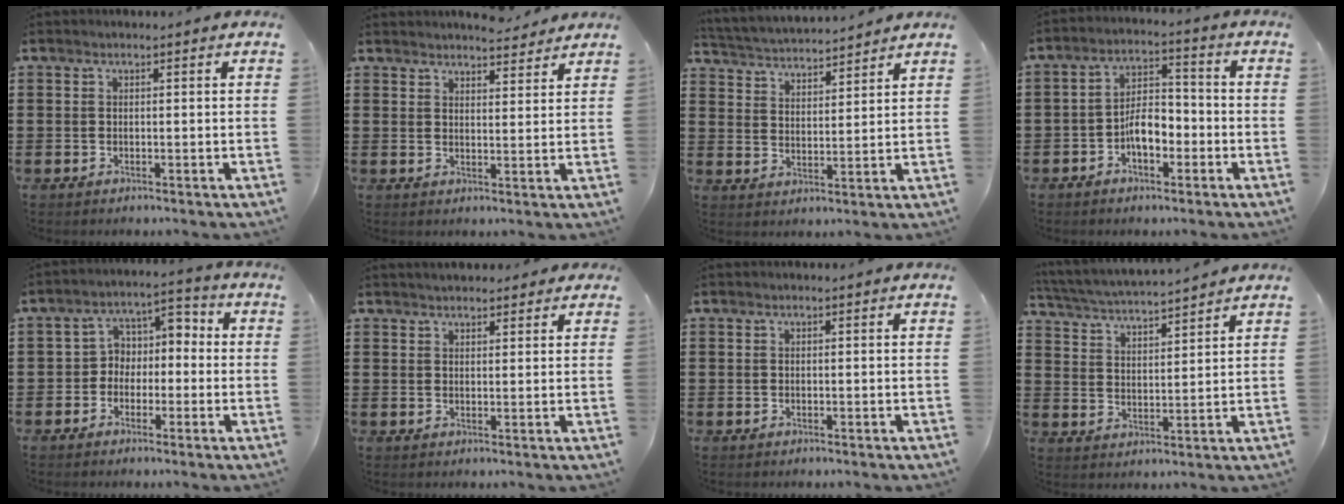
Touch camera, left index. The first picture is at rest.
{"total": 3.6, "force": [3.5, 0.3, 0.3], "torque": [-0.008, -0.015, 0.066]}
{"total": 3.5, "force": [3.5, 0.2, 0.0], "torque": [-0.018, -0.021, 0.059]}
{"total": 5.7, "force": [-2.3, 2.9, 4.3], "torque": [-0.074, 0.007, -0.047]}
{"total": 3.9, "force": [-1.8, 3.4, 0.7], "torque": [-0.031, 0.003, -0.047]}
{"total": 2.2, "force": [2.1, 0.6, 0.3], "torque": [-0.011, 0.004, 0.039]}
{"total": 0.0}
{"total": 4.3, "force": [4.2, -0.1, 1.0], "torque": [-0.040, -0.025, 0.070]}